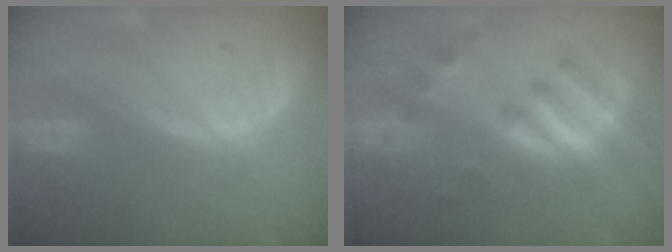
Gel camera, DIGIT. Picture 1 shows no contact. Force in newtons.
{"total": 7.7, "press": 7.6, "slide": 0.9}